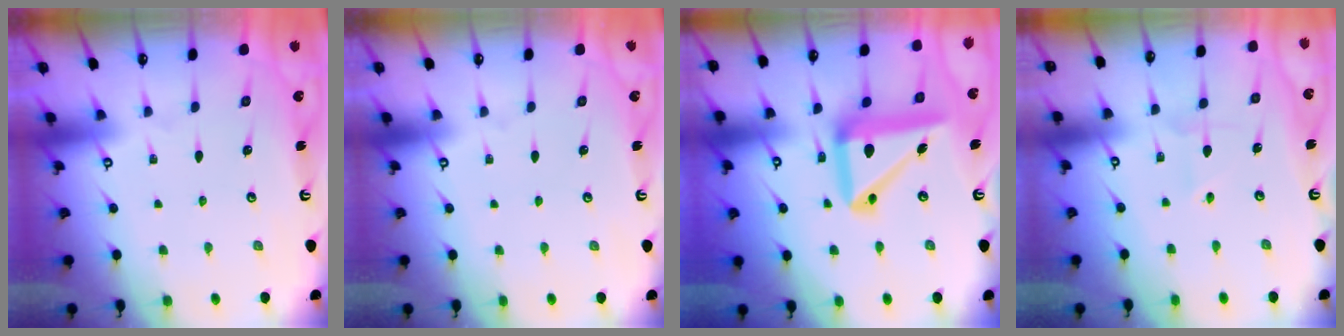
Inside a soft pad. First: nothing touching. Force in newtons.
{"total": 0.0}
{"total": 16.8, "press": 16.7, "slide": 2.3}
{"total": 3.0, "press": 2.9, "slide": 0.5}